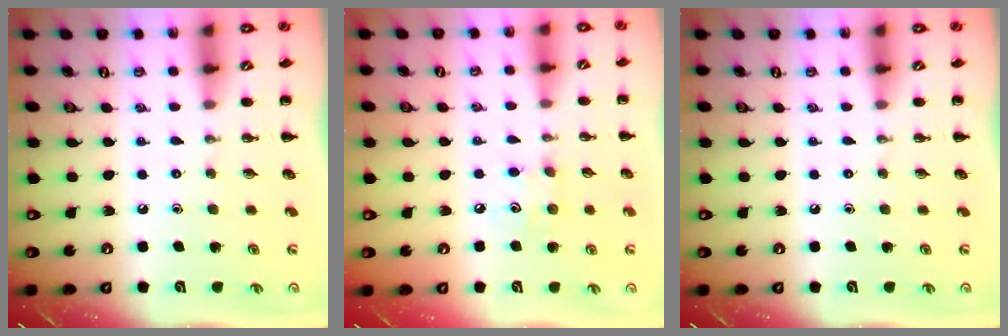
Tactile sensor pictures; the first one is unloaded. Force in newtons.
{"total": 6.8, "press": 6.6, "slide": 1.7}
{"total": 0.0}